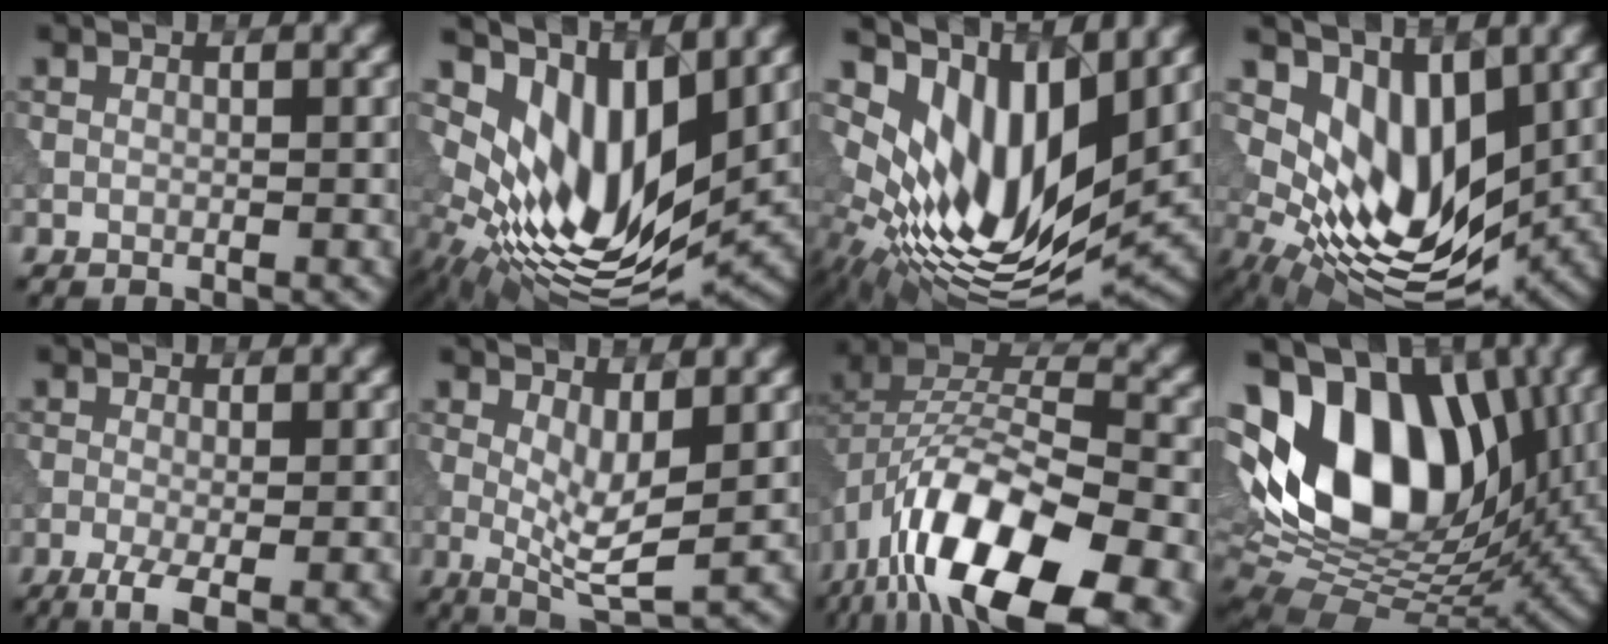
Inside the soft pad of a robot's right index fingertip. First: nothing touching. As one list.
[{"total": 11.1, "force": [3.8, 5.4, 8.9], "torque": [-0.174, -0.013, 0.079]}, {"total": 12.2, "force": [3.6, 5.8, 10.2], "torque": [-0.194, -0.009, 0.075]}, {"total": 8.0, "force": [2.4, 4.6, 6.1], "torque": [-0.113, -0.021, 0.055]}, {"total": 4.6, "force": [-2.2, 1.4, 3.8], "torque": [-0.076, -0.005, -0.036]}, {"total": 4.1, "force": [0.7, 1.3, 3.9], "torque": [-0.068, -0.009, 0.015]}, {"total": 17.0, "force": [-9.4, 8.0, 11.8], "torque": [-0.214, -0.010, -0.154]}, {"total": 16.4, "force": [3.8, 9.9, 12.5], "torque": [-0.213, 0.030, 0.050]}]